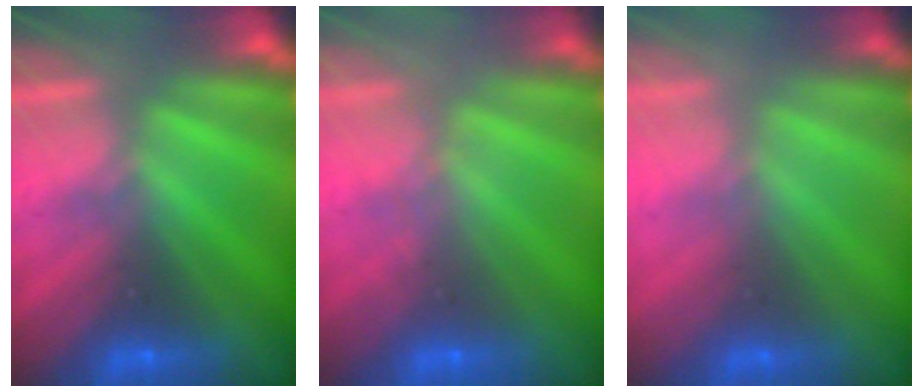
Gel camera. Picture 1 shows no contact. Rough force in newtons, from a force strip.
{"total": 1.8}
{"total": 2.9}